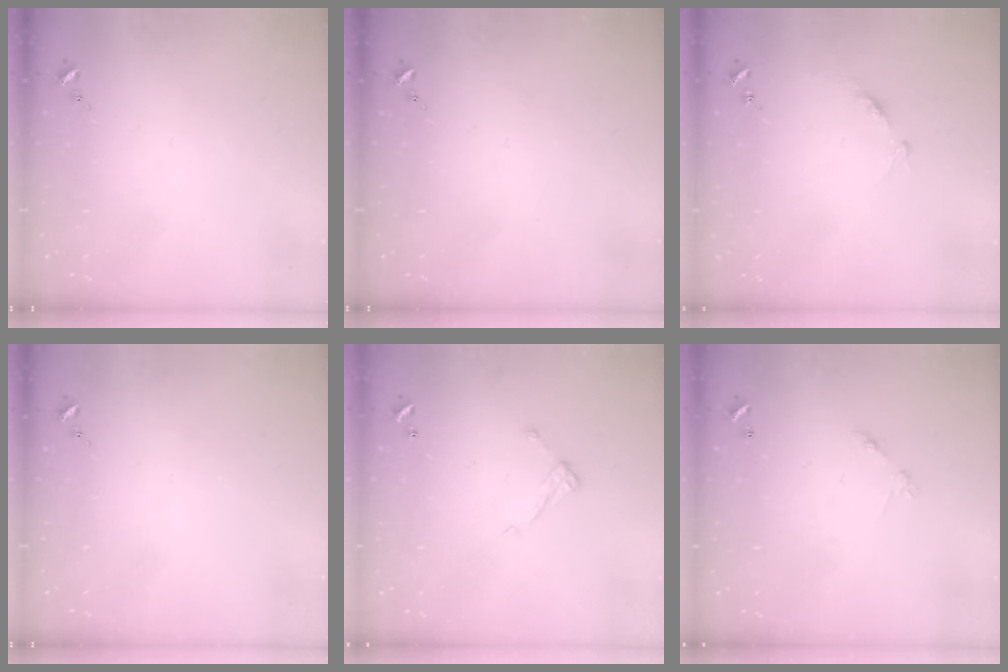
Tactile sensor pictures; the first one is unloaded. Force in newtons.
{"total": 0.0}
{"total": 4.9, "press": 4.8, "slide": 0.6}
{"total": 0.0}
{"total": 8.2, "press": 8.1, "slide": 0.4}
{"total": 5.9, "press": 5.9, "slide": 0.4}